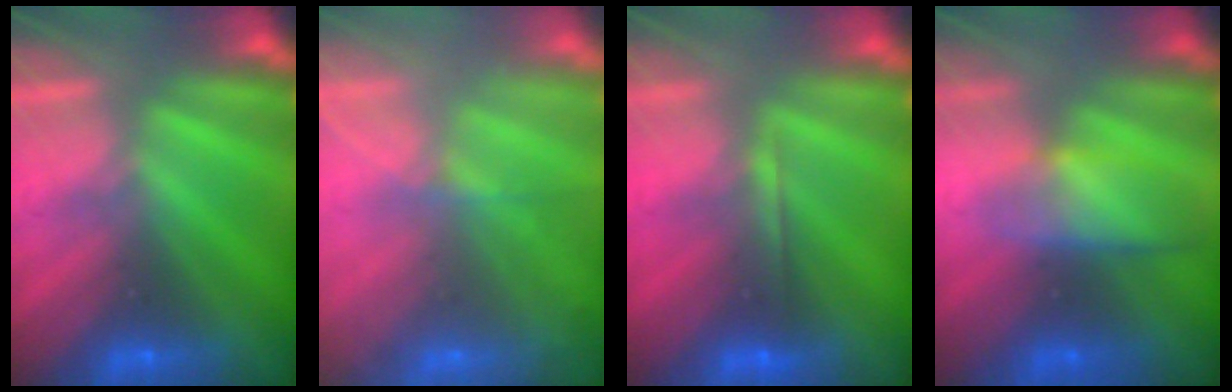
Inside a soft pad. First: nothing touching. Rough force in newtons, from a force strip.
{"total": 7.3}
{"total": 1.7}
{"total": 2.9}